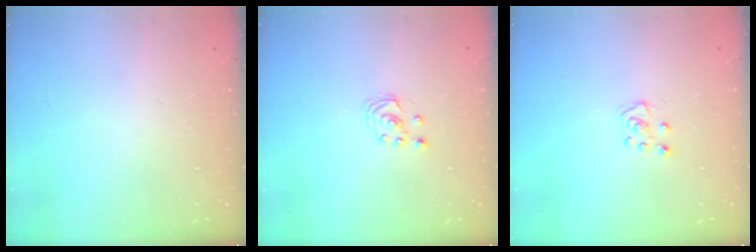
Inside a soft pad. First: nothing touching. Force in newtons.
{"total": 1.9, "press": 1.9, "slide": 0.2}
{"total": 5.3, "press": 5.3, "slide": 0.6}